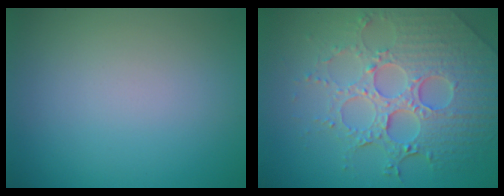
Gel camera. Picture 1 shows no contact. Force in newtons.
{"total": 8.2, "press": 5.9, "slide": 5.7}